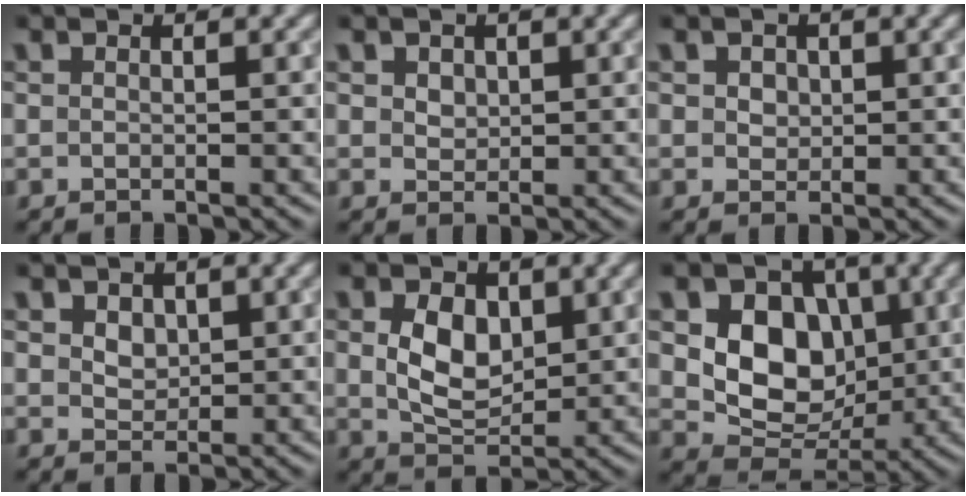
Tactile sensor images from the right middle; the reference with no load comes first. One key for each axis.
{"total": 1.5, "fx": 0.7, "fy": 1.1, "fz": 0.7, "tx": -0.011, "ty": 0.005, "tz": 0.007}
{"total": 1.7, "fx": 0.6, "fy": 1.3, "fz": 0.8, "tx": -0.011, "ty": 0.011, "tz": 0.005}
{"total": 2.3, "fx": 1.0, "fy": 1.6, "fz": 1.2, "tx": -0.023, "ty": 0.006, "tz": 0.016}
{"total": 4.6, "fx": 0.9, "fy": 3.1, "fz": 3.3, "tx": -0.072, "ty": -0.004, "tz": 0.017}
{"total": 8.1, "fx": 1.2, "fy": 6.3, "fz": 5.0, "tx": -0.090, "ty": -0.010, "tz": 0.017}